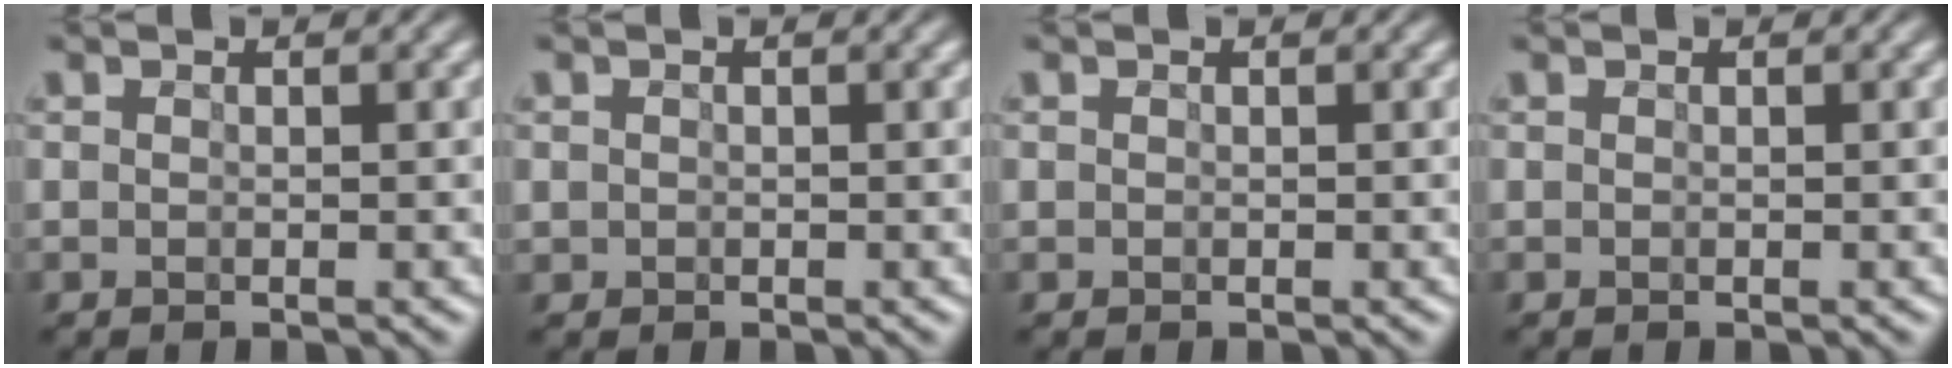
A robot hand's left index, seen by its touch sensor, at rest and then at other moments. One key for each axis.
{"total": 0.6, "fx": -0.2, "fy": 0.6, "fz": 0.0, "tx": 0.004, "ty": 0.005, "tz": -0.006}
{"total": 0.0}
{"total": 0.0}